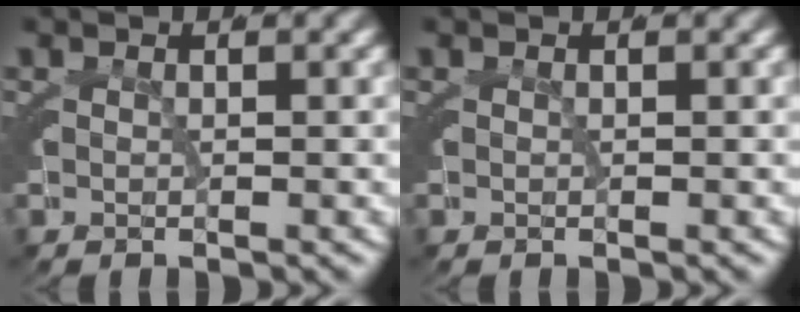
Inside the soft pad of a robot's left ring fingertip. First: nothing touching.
{"total": 0.0}